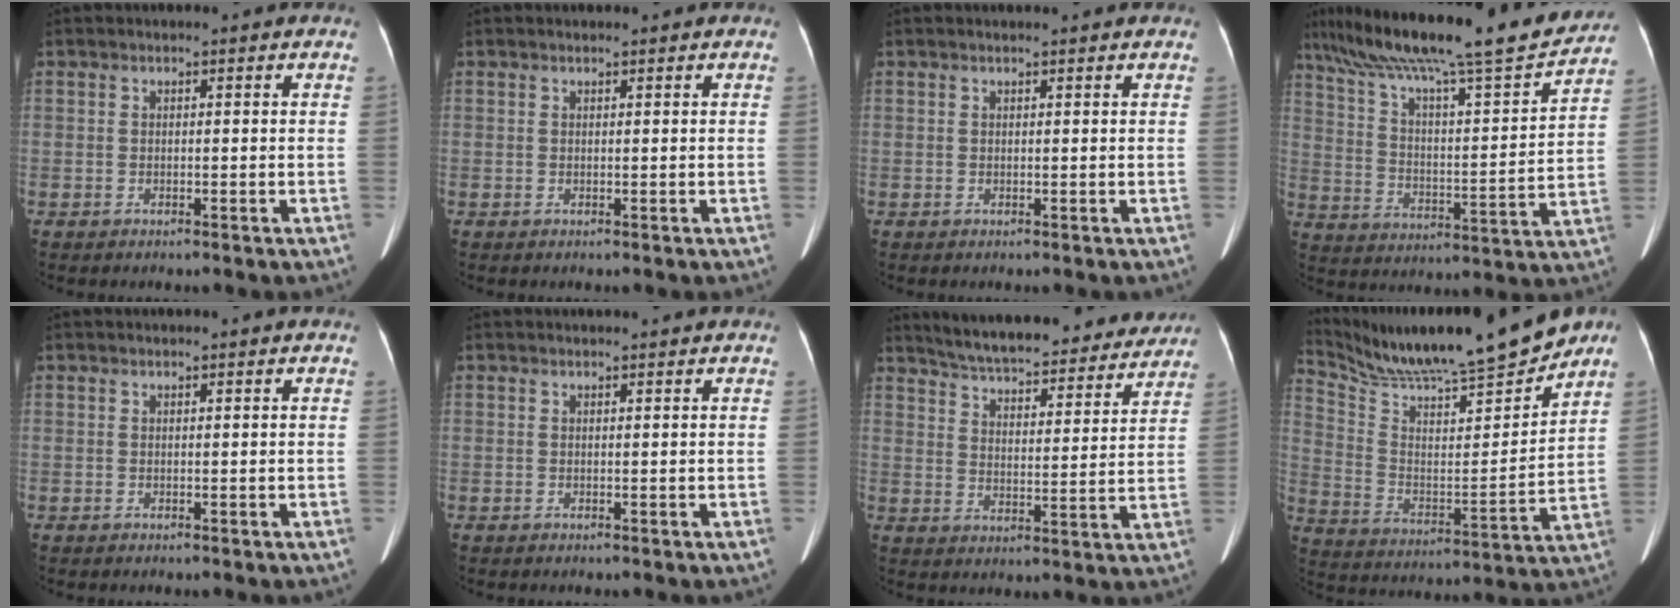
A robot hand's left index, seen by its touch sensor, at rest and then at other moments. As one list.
[{"total": 0.6, "force": [0.6, 0.0, 0.2], "torque": [-0.010, 0.007, 0.013]}, {"total": 1.9, "force": [1.7, 0.0, 0.7], "torque": [-0.011, 0.014, 0.025]}, {"total": 24.8, "force": [20.7, 1.9, 13.5], "torque": [-0.234, 0.003, 0.313]}, {"total": 1.3, "force": [1.2, -0.2, 0.5], "torque": [-0.015, 0.018, 0.024]}, {"total": 3.1, "force": [2.9, -0.1, 0.9], "torque": [-0.011, 0.018, 0.036]}, {"total": 24.1, "force": [21.9, 4.9, 8.7], "torque": [-0.136, -0.011, 0.291]}, {"total": 22.0, "force": [20.0, 1.7, 9.1], "torque": [-0.171, -0.017, 0.321]}]